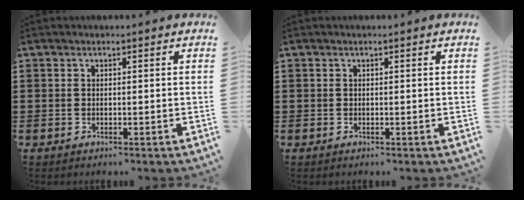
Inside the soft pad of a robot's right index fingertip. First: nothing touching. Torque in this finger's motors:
{"motor_torque": [0.00, 0.00, 0.00, 0.00]}